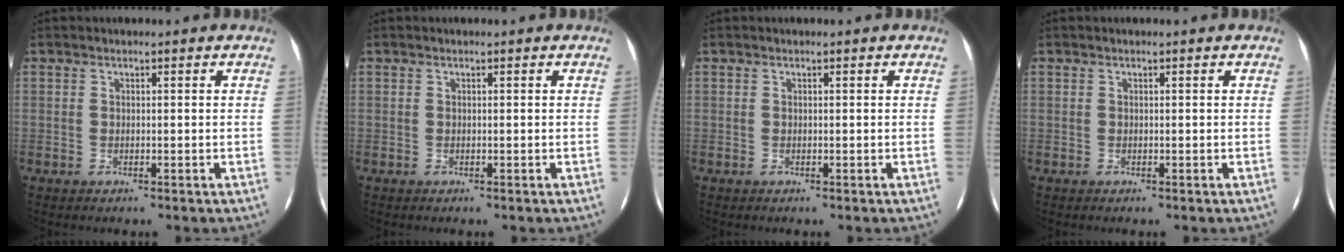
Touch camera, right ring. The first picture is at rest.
{"total": 0.0}
{"total": 0.0}
{"total": 0.0}